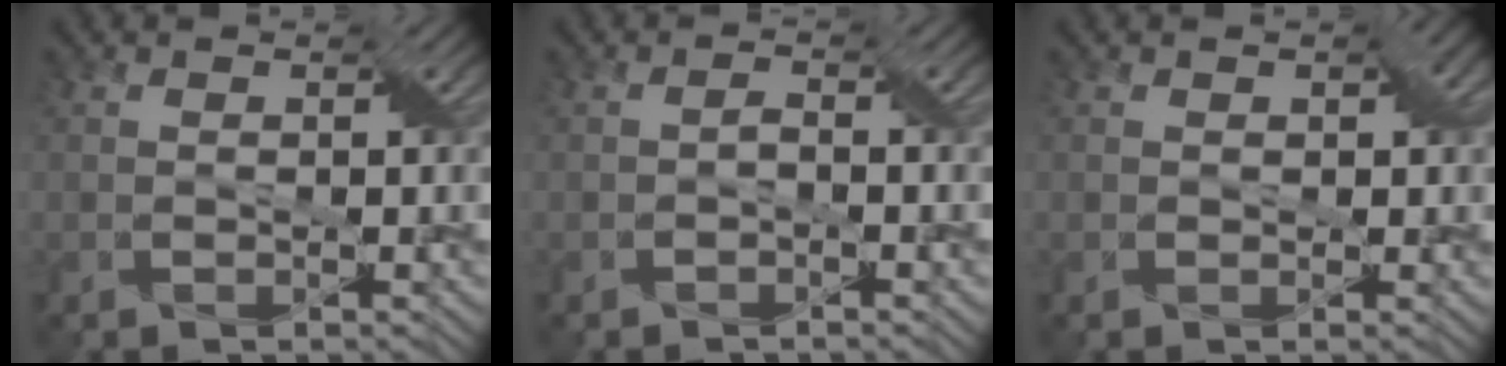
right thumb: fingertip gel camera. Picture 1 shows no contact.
{"total": 0.8, "force": [-0.7, 0.0, 0.4], "torque": [-0.012, 0.009, -0.016]}
{"total": 1.6, "force": [0.3, 1.2, 0.9], "torque": [-0.006, 0.003, 0.004]}